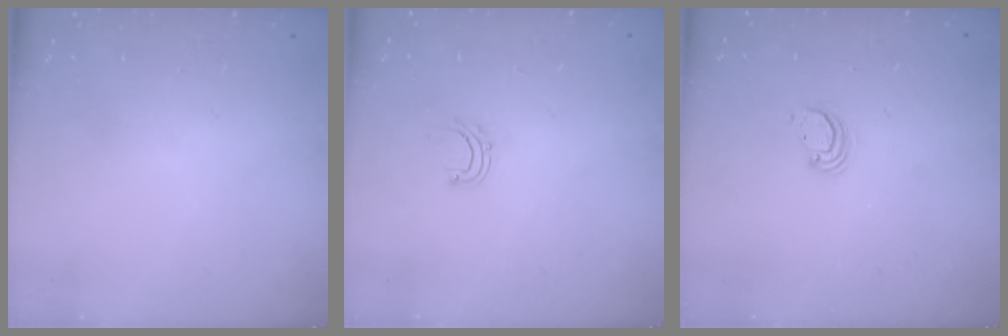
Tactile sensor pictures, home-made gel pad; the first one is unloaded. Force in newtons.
{"total": 4.9, "press": 4.8, "slide": 0.4}
{"total": 3.2, "press": 3.2, "slide": 0.2}